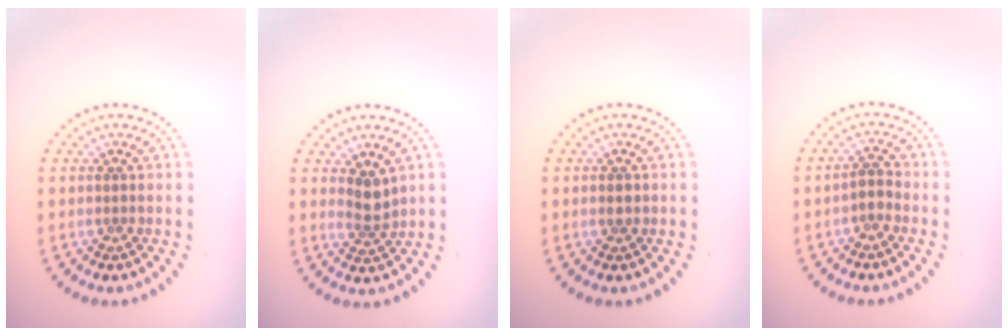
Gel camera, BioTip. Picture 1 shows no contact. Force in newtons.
{"total": 2.2, "press": 1.8, "slide": 1.4}
{"total": 1.0, "press": 1.0, "slide": 0.1}
{"total": 1.6, "press": 1.2, "slide": 1.0}